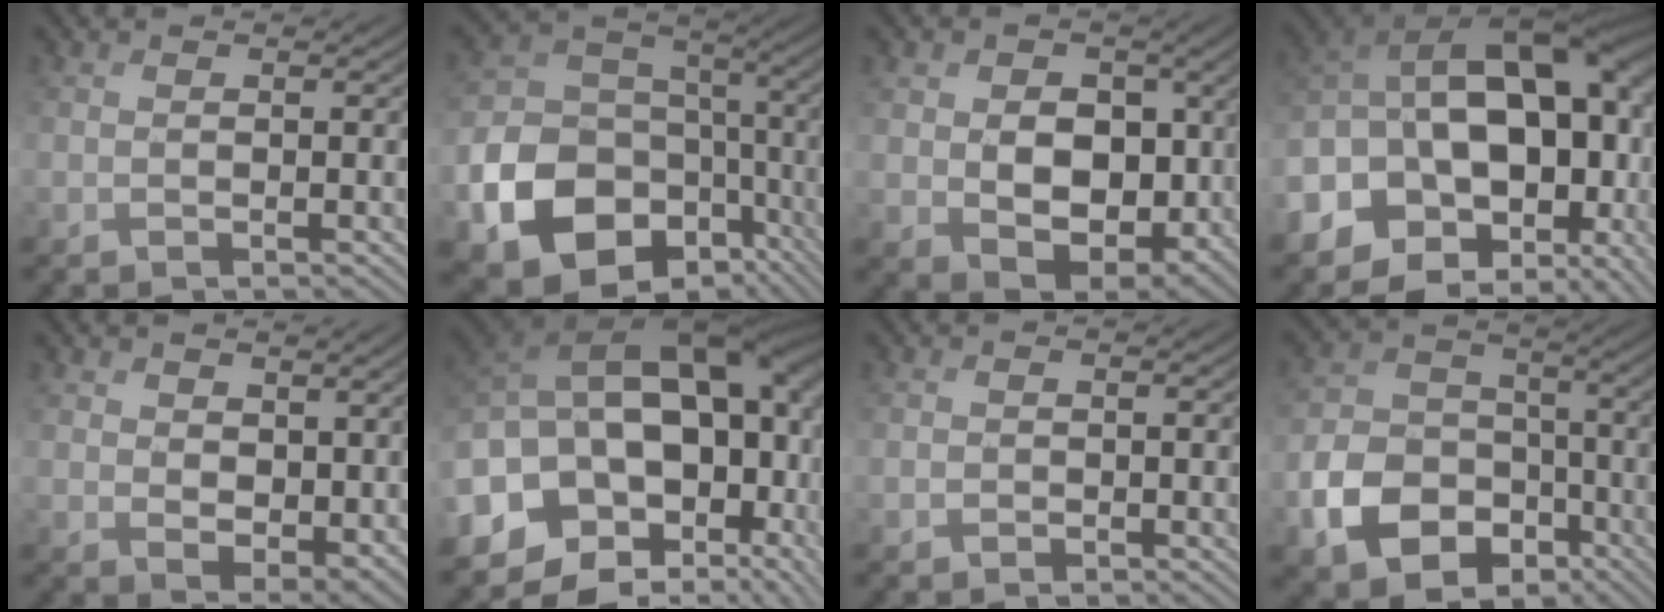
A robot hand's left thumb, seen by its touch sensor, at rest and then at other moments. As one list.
[{"total": 16.0, "force": [-5.8, 12.4, 8.3], "torque": [-0.198, -0.048, -0.090]}, {"total": 11.7, "force": [-0.2, 8.6, 7.9], "torque": [-0.141, -0.021, 0.002]}, {"total": 21.2, "force": [-3.5, 13.5, 15.9], "torque": [-0.304, -0.032, -0.033]}, {"total": 6.8, "force": [3.2, 4.5, 4.0], "torque": [-0.103, -0.011, 0.063]}, {"total": 19.6, "force": [-2.6, 13.0, 14.5], "torque": [-0.256, -0.033, -0.016]}, {"total": 0.6, "force": [-0.2, 0.5, 0.1], "torque": [0.003, -0.003, -0.006]}, {"total": 11.1, "force": [-5.0, 8.3, 5.5], "torque": [-0.130, -0.025, -0.095]}]